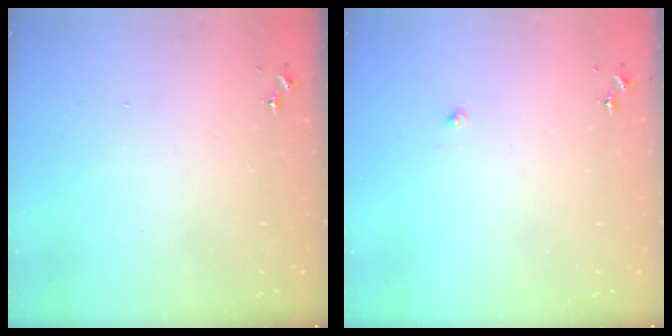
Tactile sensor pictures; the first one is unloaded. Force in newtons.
{"total": 2.0, "press": 2.0, "slide": 0.2}